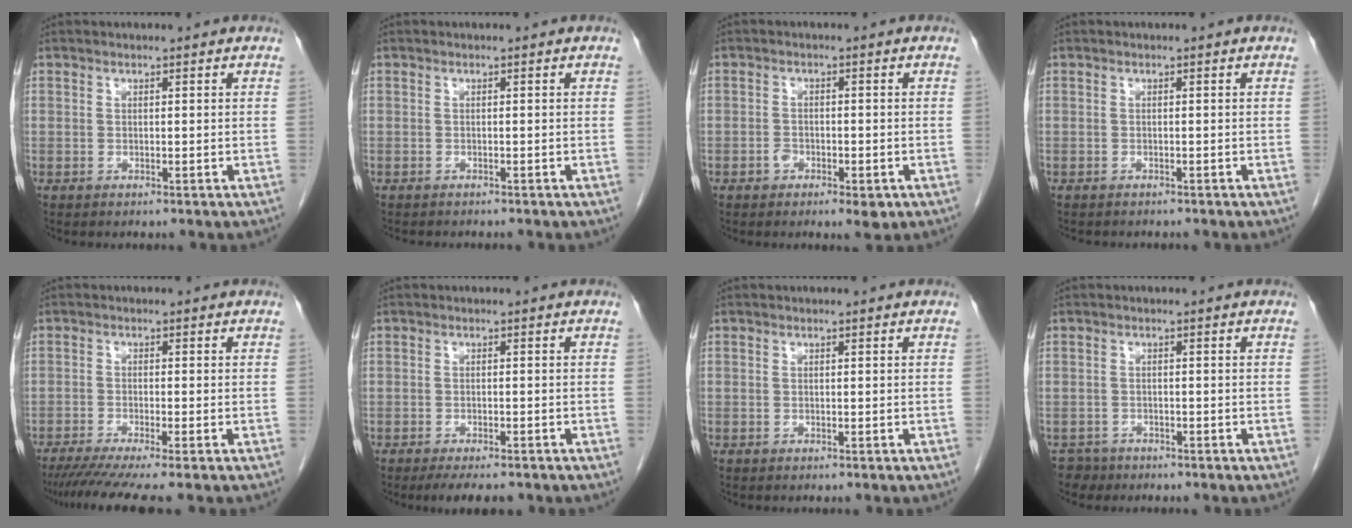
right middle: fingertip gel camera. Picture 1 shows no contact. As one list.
[{"total": 3.1, "force": [-2.7, 0.9, 1.1], "torque": [-0.017, -0.005, -0.033]}, {"total": 3.4, "force": [-1.7, 1.7, 2.4], "torque": [-0.032, 0.003, -0.021]}, {"total": 3.0, "force": [-2.7, 1.1, 0.9], "torque": [-0.014, -0.004, -0.032]}, {"total": 7.8, "force": [-6.4, -0.8, 4.4], "torque": [-0.061, -0.021, -0.103]}, {"total": 5.5, "force": [-4.4, 1.5, 2.8], "torque": [-0.035, -0.006, -0.063]}, {"total": 0.0}, {"total": 2.3, "force": [-1.8, 1.3, -0.6], "torque": [0.004, 0.004, -0.031]}]